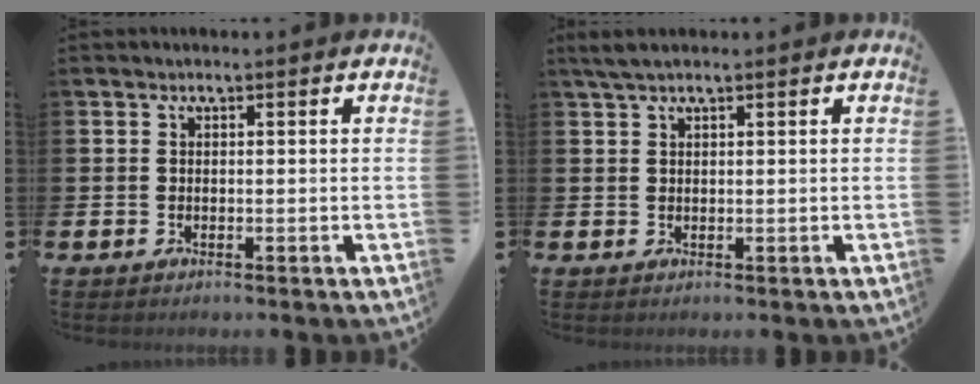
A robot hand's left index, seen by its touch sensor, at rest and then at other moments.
{"total": 3.1, "force": [2.2, 0.5, 2.1], "torque": [-0.049, 0.003, 0.041]}